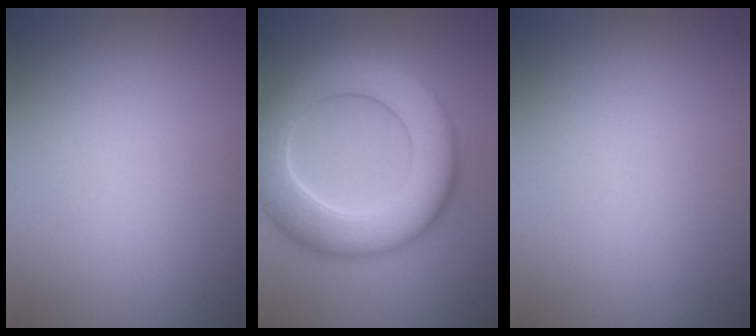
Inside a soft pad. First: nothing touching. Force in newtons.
{"total": 9.0, "press": 9.0, "slide": 0.5}
{"total": 0.0}